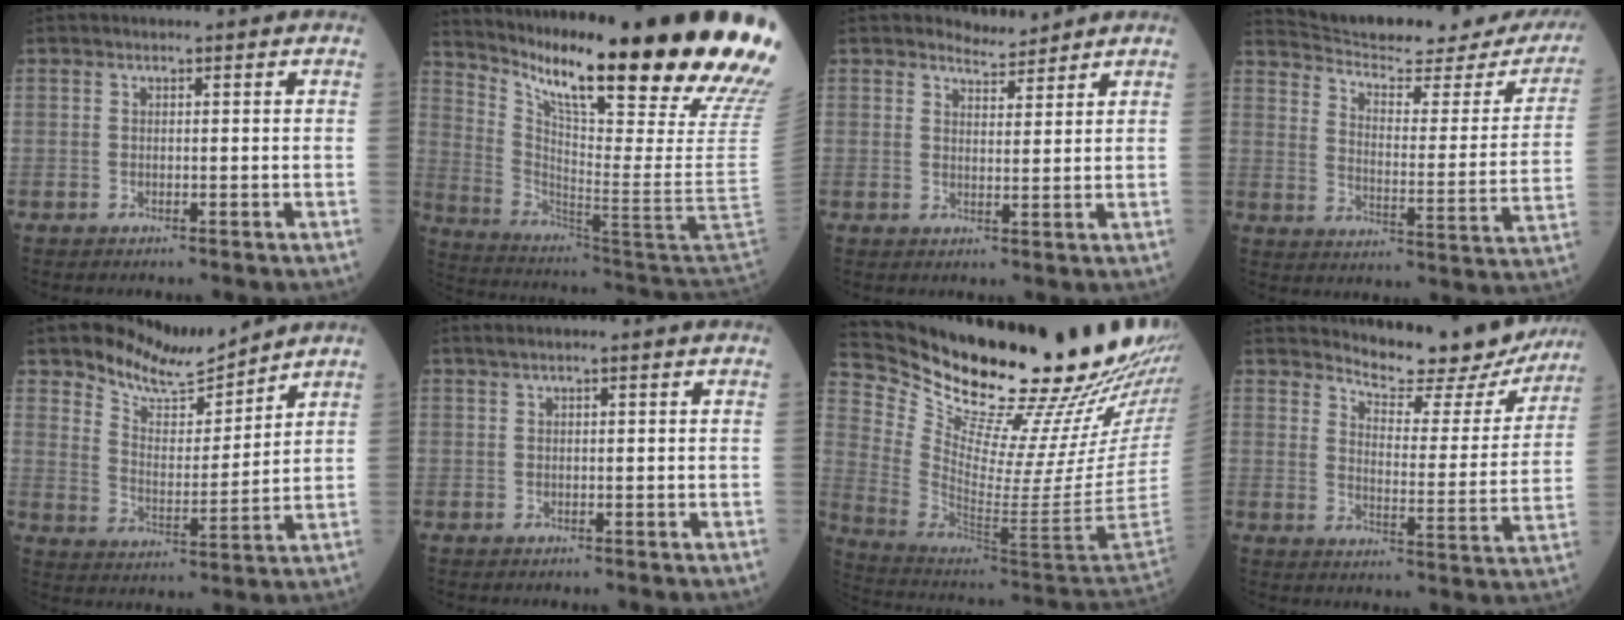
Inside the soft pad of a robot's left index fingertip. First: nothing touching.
{"total": 32.0, "force": [22.9, -1.5, 22.3], "torque": [-0.271, -0.099, 0.324]}
{"total": 2.7, "force": [2.7, 0.5, -0.3], "torque": [0.008, -0.002, 0.047]}
{"total": 24.8, "force": [23.2, 3.8, 8.1], "torque": [-0.122, -0.072, 0.292]}
{"total": 7.4, "force": [7.3, 1.4, 0.7], "torque": [-0.016, -0.008, 0.140]}
{"total": 1.6, "force": [1.2, -0.3, 1.0], "torque": [-0.018, 0.020, 0.026]}
{"total": 29.3, "force": [24.8, 1.3, 15.6], "torque": [-0.258, -0.099, 0.366]}
{"total": 15.5, "force": [14.5, 3.5, 3.9], "torque": [-0.042, -0.041, 0.172]}